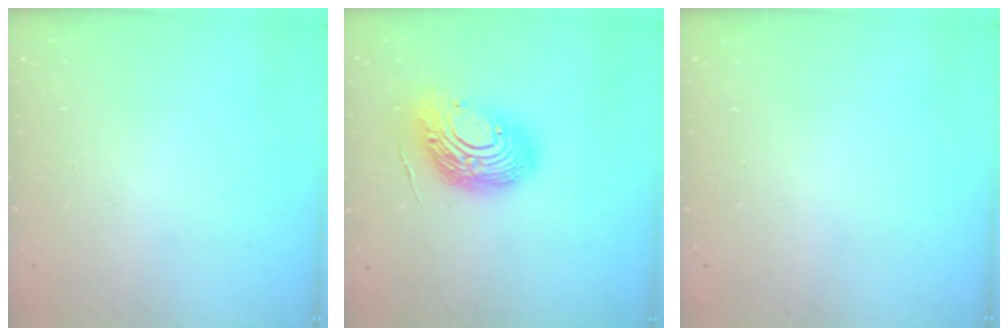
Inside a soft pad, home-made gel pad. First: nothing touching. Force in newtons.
{"total": 14.6, "press": 14.6, "slide": 1.4}
{"total": 0.0}